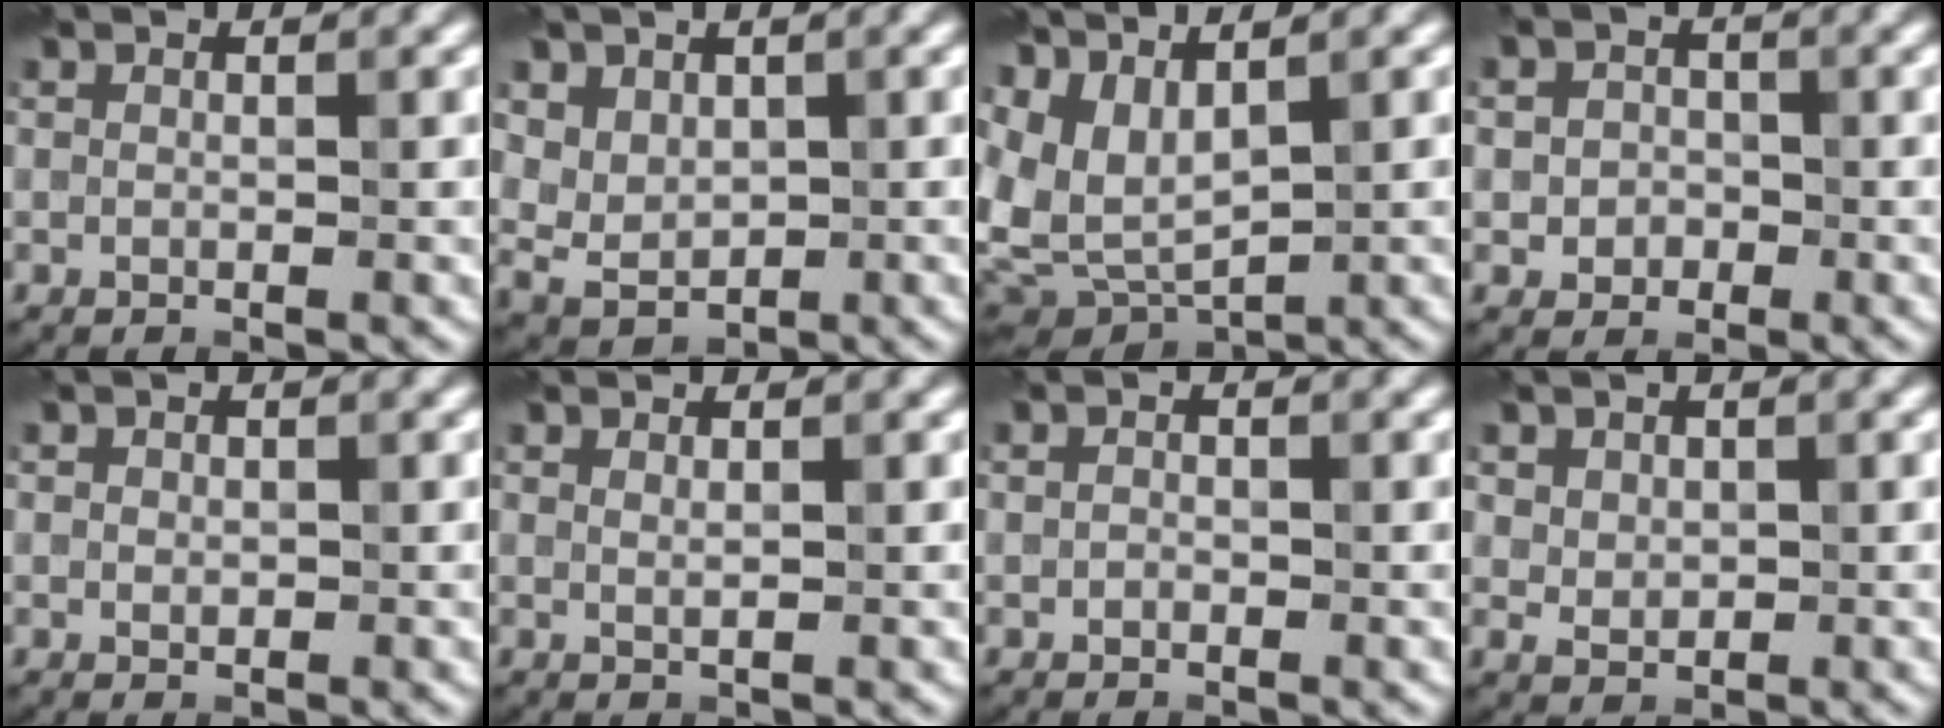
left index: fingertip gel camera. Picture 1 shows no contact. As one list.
[{"total": 3.9, "force": [2.0, 2.9, 1.7], "torque": [-0.043, -0.009, 0.058]}, {"total": 5.8, "force": [2.0, 3.3, 4.3], "torque": [-0.102, -0.007, 0.046]}, {"total": 3.0, "force": [-0.1, 2.7, 1.2], "torque": [0.001, 0.002, -0.014]}, {"total": 0.9, "force": [0.3, 0.7, 0.4], "torque": [-0.003, -0.002, 0.005]}, {"total": 0.7, "force": [0.4, 0.2, 0.5], "torque": [-0.008, -0.001, 0.008]}, {"total": 0.7, "force": [-0.1, 0.6, 0.4], "torque": [-0.007, -0.002, -0.004]}, {"total": 2.0, "force": [0.8, 1.6, 0.8], "torque": [-0.015, -0.006, 0.022]}]